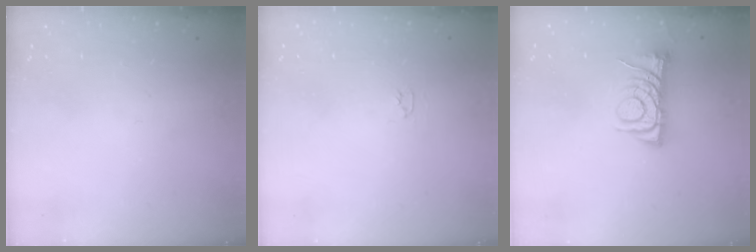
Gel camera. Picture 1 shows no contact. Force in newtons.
{"total": 2.0, "press": 2.0, "slide": 0.3}
{"total": 8.0, "press": 7.9, "slide": 1.1}